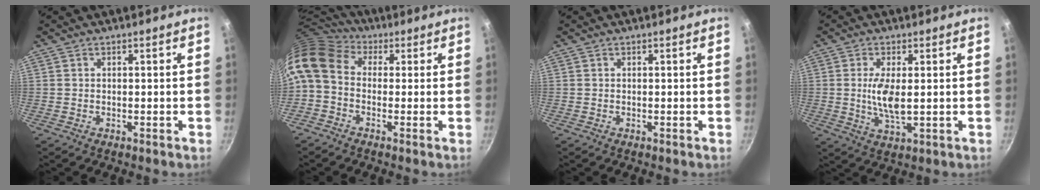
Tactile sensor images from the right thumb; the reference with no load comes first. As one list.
[{"total": 12.1, "force": [0.9, 9.0, 8.0], "torque": [-0.167, 0.035, -0.004]}, {"total": 0.0}, {"total": 6.5, "force": [0.4, 2.4, 6.1], "torque": [-0.123, -0.008, 0.011]}]